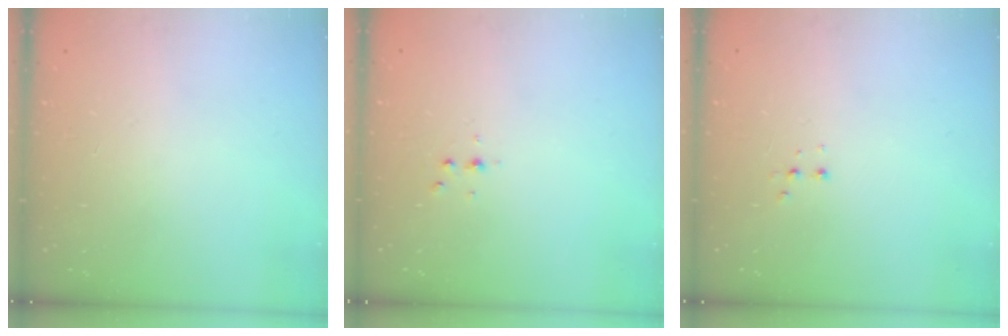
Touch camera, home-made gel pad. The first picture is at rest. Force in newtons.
{"total": 4.0, "press": 3.6, "slide": 1.8}
{"total": 3.3, "press": 3.2, "slide": 0.7}